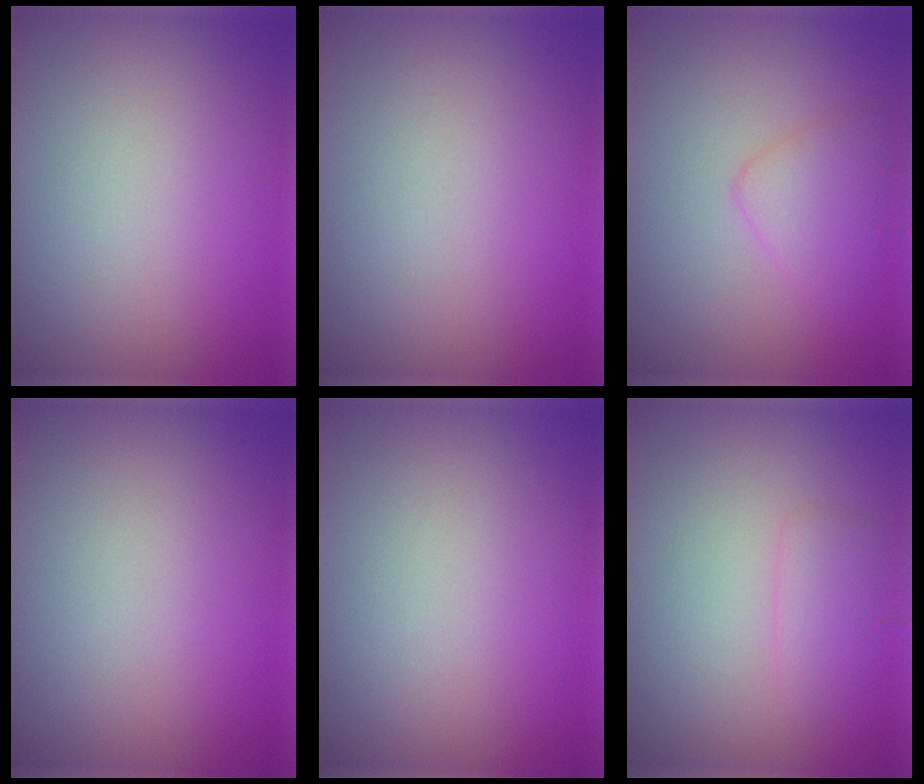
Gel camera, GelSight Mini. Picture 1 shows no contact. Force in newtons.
{"total": 0.0}
{"total": 2.5, "press": 2.5, "slide": 0.1}
{"total": 0.0}
{"total": 0.0}
{"total": 1.6, "press": 1.6, "slide": 0.0}